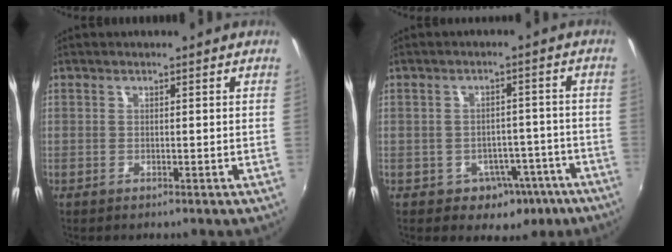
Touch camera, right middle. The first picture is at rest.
{"total": 8.0, "force": [-4.6, 5.9, 2.8], "torque": [-0.046, 0.027, -0.034]}